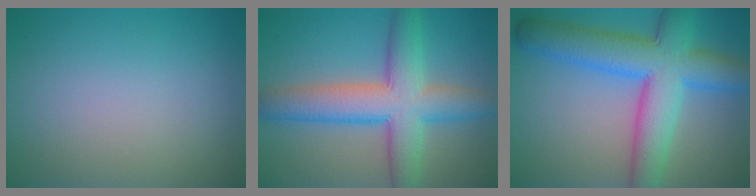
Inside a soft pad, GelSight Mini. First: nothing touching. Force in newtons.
{"total": 7.9, "press": 7.9, "slide": 0.2}
{"total": 9.4, "press": 9.4, "slide": 0.3}